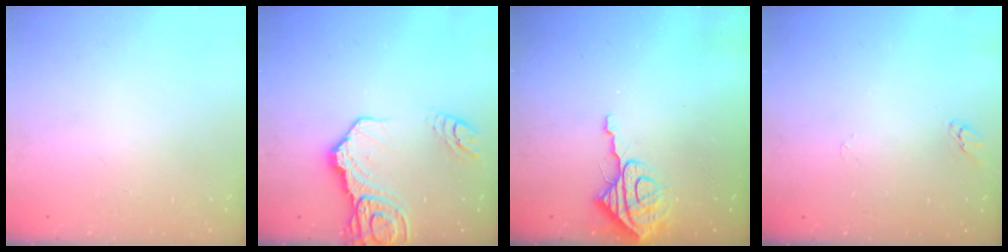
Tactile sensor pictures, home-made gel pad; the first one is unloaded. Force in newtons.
{"total": 16.0, "press": 15.9, "slide": 1.8}
{"total": 8.9, "press": 8.9, "slide": 0.2}
{"total": 2.5, "press": 2.5, "slide": 0.2}